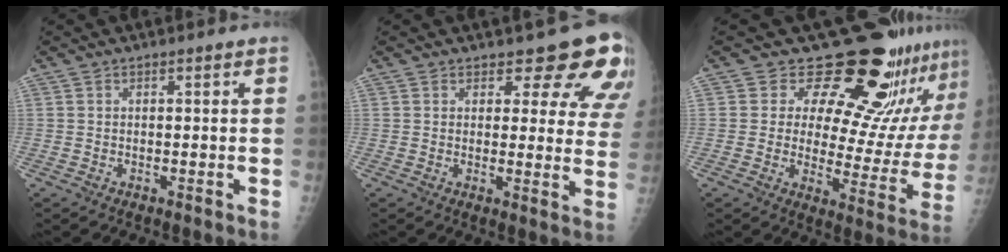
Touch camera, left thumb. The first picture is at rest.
{"total": 11.7, "force": [9.0, 5.0, 5.5], "torque": [-0.012, -0.055, 0.083]}
{"total": 21.0, "force": [17.6, 7.5, 8.6], "torque": [-0.064, -0.124, 0.219]}